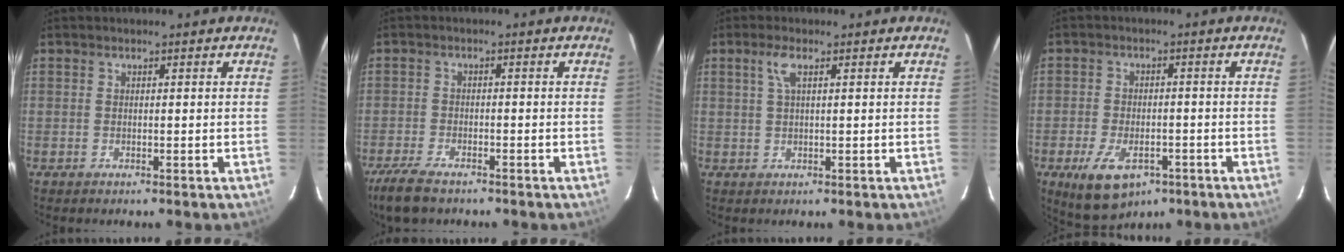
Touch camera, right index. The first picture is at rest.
{"total": 6.8, "force": [-5.4, 2.2, 3.5], "torque": [-0.105, -0.020, -0.105]}
{"total": 2.6, "force": [1.1, 0.5, 2.3], "torque": [-0.049, 0.006, 0.022]}
{"total": 10.9, "force": [-5.9, 6.0, 7.0], "torque": [-0.147, -0.020, -0.090]}